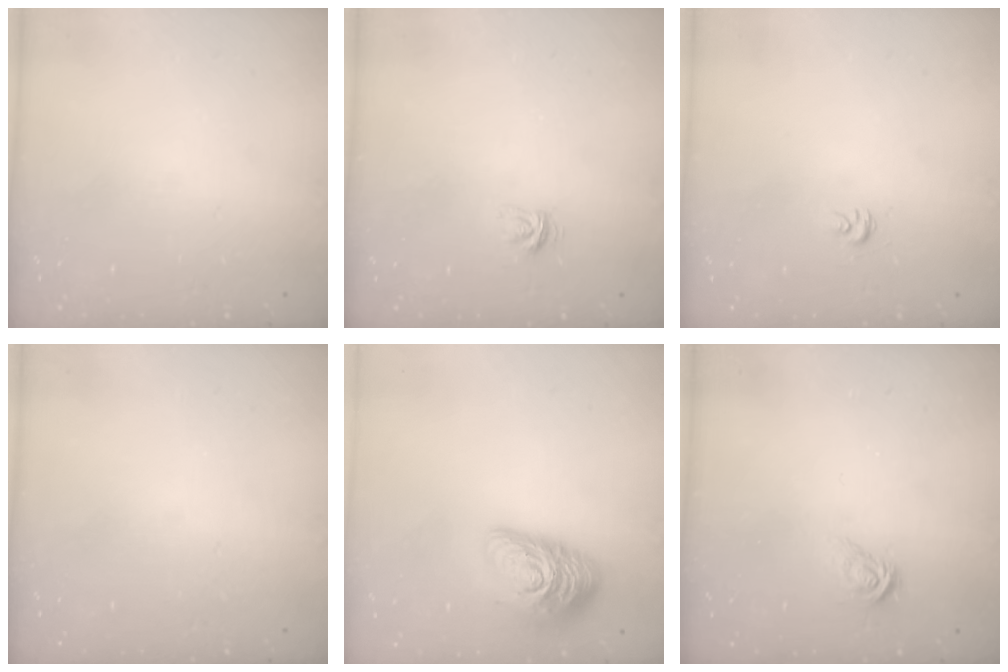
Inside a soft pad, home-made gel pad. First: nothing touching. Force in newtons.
{"total": 3.3, "press": 3.2, "slide": 0.5}
{"total": 3.1, "press": 3.1, "slide": 0.3}
{"total": 0.0}
{"total": 13.9, "press": 13.9, "slide": 0.7}
{"total": 4.9, "press": 4.9, "slide": 0.3}